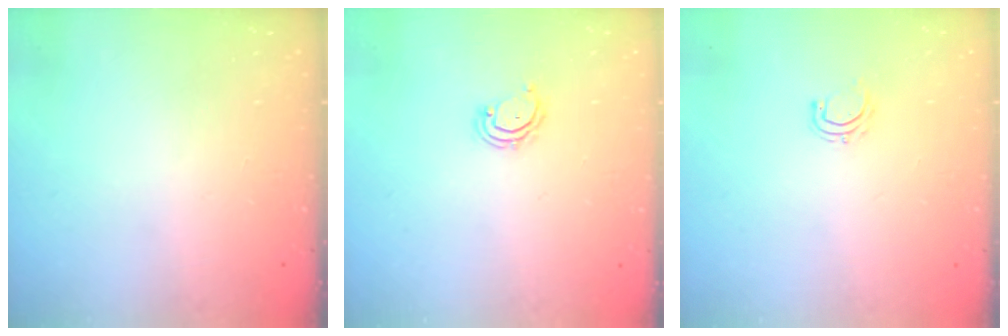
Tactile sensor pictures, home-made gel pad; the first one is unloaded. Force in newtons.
{"total": 3.5, "press": 3.5, "slide": 0.2}
{"total": 4.8, "press": 4.7, "slide": 0.7}